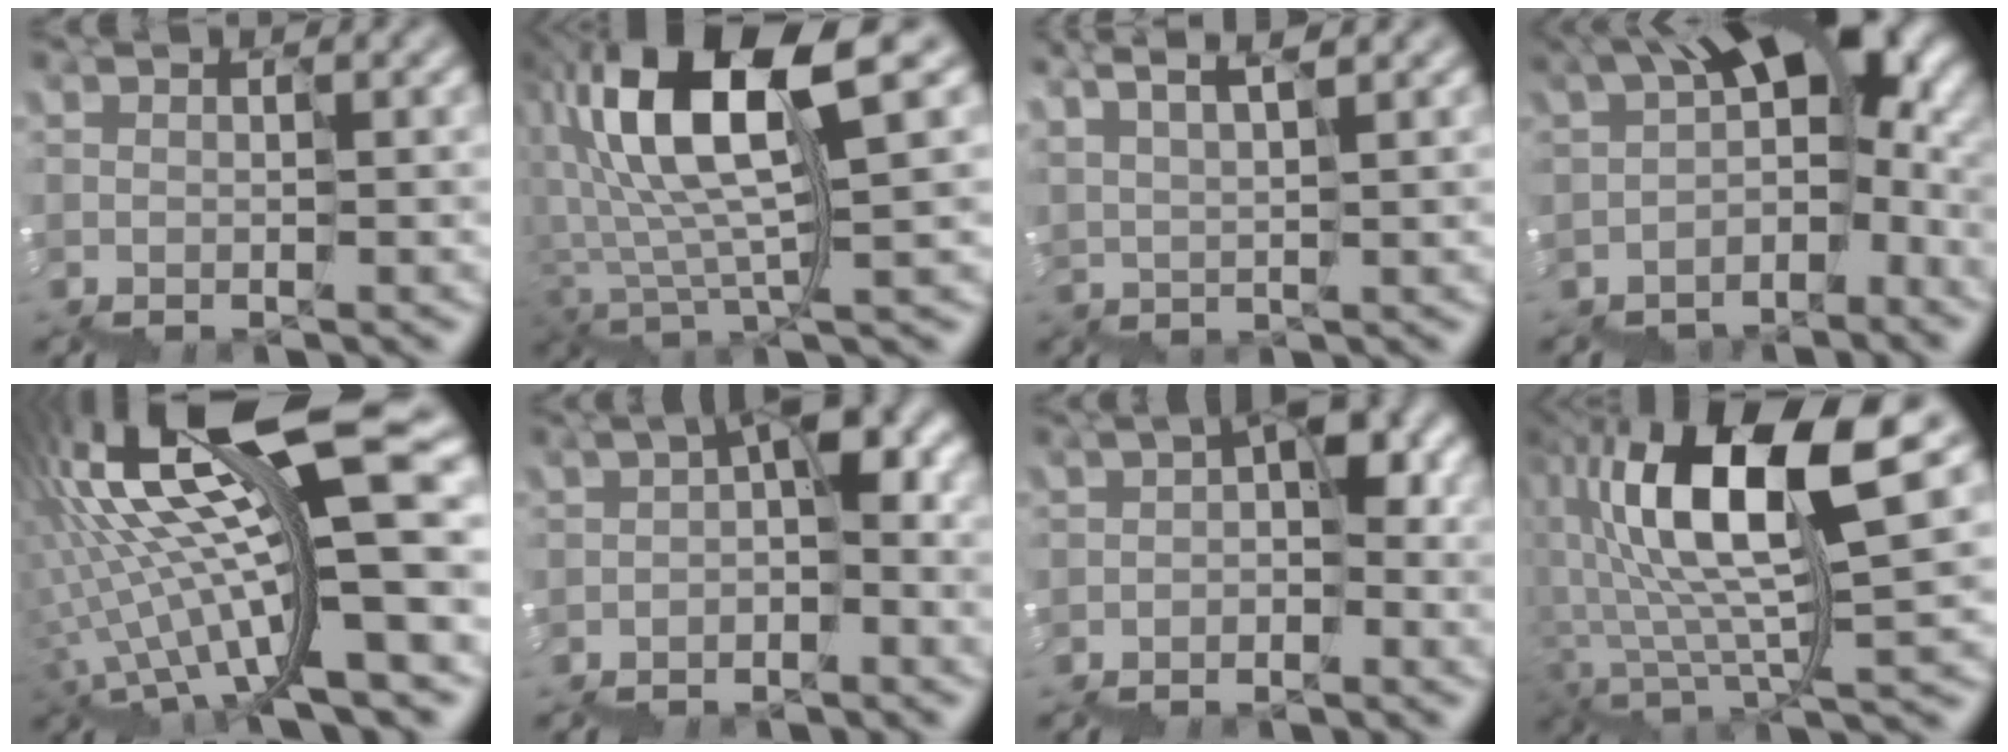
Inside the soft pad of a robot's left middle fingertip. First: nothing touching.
{"total": 7.6, "force": [2.9, 1.8, 6.8], "torque": [-0.139, 0.019, 0.058]}
{"total": 3.3, "force": [3.2, 0.4, 0.8], "torque": [-0.022, 0.025, 0.056]}
{"total": 8.4, "force": [-1.2, 4.2, 7.2], "torque": [-0.123, 0.020, -0.024]}
{"total": 14.1, "force": [1.0, 2.7, 13.8], "torque": [-0.265, 0.028, 0.023]}
{"total": 4.6, "force": [-1.0, 1.7, 4.1], "torque": [-0.075, 0.017, -0.023]}
{"total": 3.7, "force": [-1.0, 1.7, 3.1], "torque": [-0.064, 0.015, -0.027]}
{"total": 9.5, "force": [1.9, 2.4, 9.0], "torque": [-0.175, 0.022, 0.037]}